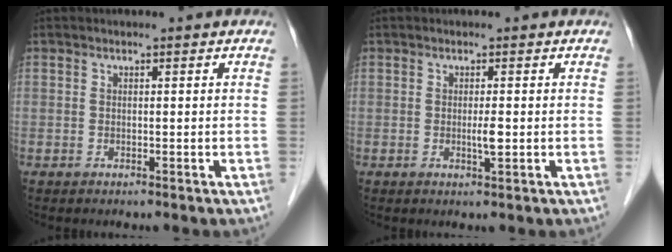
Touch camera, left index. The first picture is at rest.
{"total": 1.3, "force": [0.0, 0.1, 1.3], "torque": [-0.029, -0.002, 0.001]}